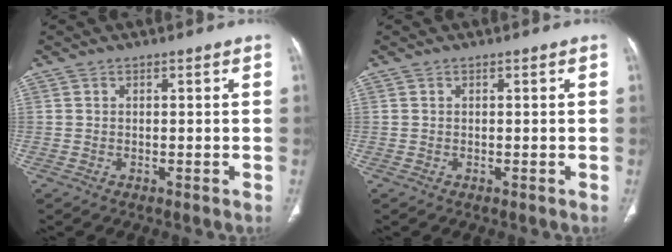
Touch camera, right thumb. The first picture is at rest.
{"total": 0.0}